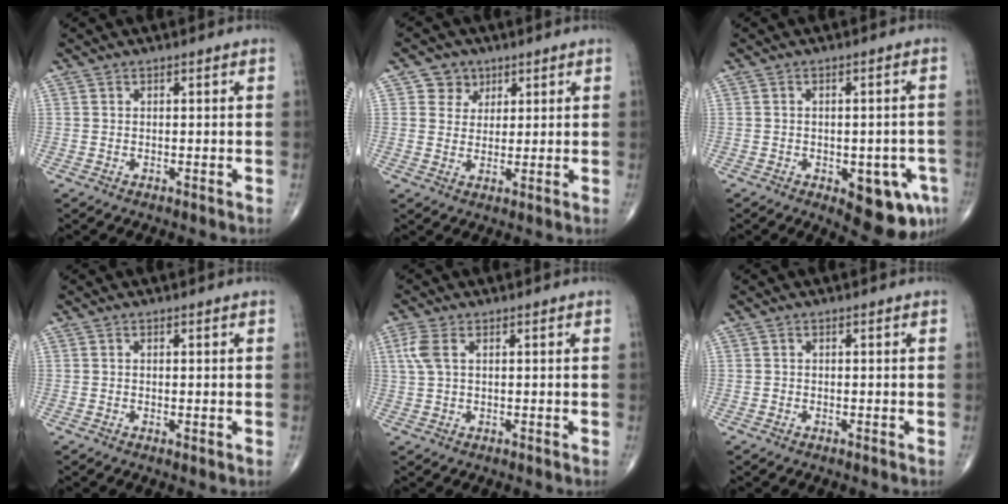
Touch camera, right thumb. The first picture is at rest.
{"total": 4.5, "force": [2.2, 3.9, 0.5], "torque": [0.016, -0.007, 0.033]}
{"total": 10.8, "force": [-4.3, 4.8, 8.7], "torque": [-0.075, 0.010, -0.044]}
{"total": 0.5, "force": [-0.1, 0.1, 0.5], "torque": [-0.011, -0.004, 0.000]}
{"total": 3.8, "force": [1.2, 1.8, 3.1], "torque": [-0.089, 0.015, 0.029]}
{"total": 0.0}